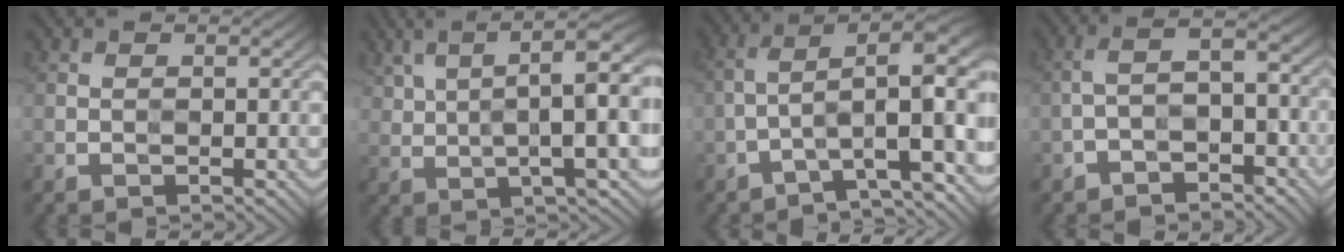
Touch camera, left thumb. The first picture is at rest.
{"total": 13.1, "force": [4.0, 3.9, 11.9], "torque": [-0.205, 0.014, 0.072]}
{"total": 8.8, "force": [-2.1, 3.2, 7.9], "torque": [-0.138, 0.018, -0.039]}
{"total": 5.4, "force": [-3.4, 2.3, 3.6], "torque": [-0.058, 0.009, -0.065]}